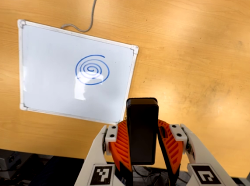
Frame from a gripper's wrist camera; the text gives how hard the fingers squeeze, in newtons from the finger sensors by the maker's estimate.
{"total": 6.9, "left": 5.8, "right": 8.0}